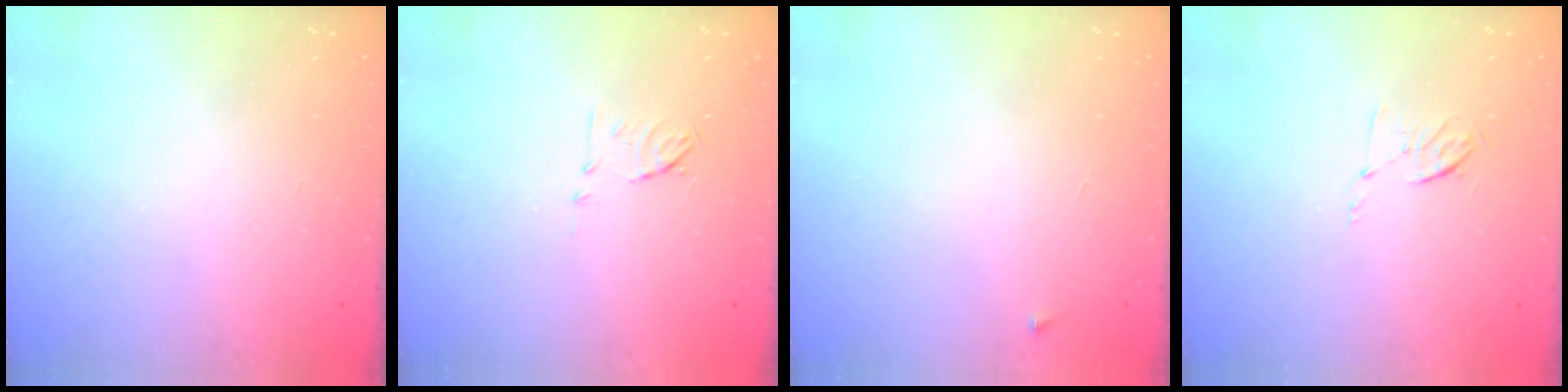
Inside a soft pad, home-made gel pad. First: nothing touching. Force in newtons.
{"total": 5.8, "press": 5.7, "slide": 1.1}
{"total": 2.5, "press": 2.4, "slide": 0.4}
{"total": 5.4, "press": 5.1, "slide": 1.8}